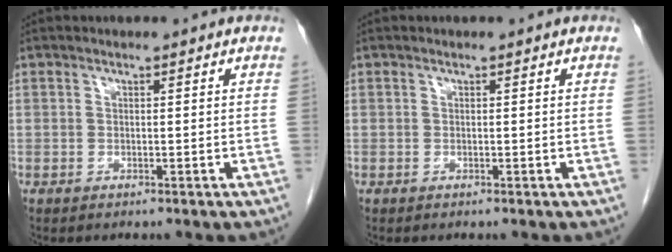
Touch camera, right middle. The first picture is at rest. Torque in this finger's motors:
{"motor_torque": [-0.01, 0.01, 0.01, 0.00]}